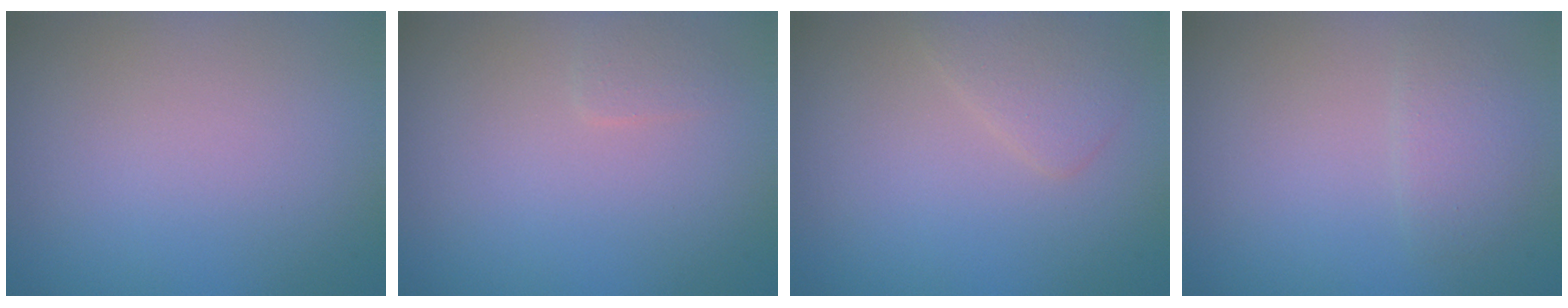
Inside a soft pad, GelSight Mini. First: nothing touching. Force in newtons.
{"total": 0.9, "press": 0.9, "slide": 0.1}
{"total": 1.9, "press": 1.9, "slide": 0.0}
{"total": 1.5, "press": 1.5, "slide": 0.1}